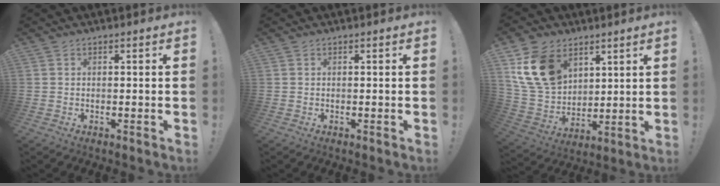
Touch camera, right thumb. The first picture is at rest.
{"total": 0.0}
{"total": 16.5, "force": [8.2, 11.2, 9.1], "torque": [-0.182, -0.031, 0.162]}